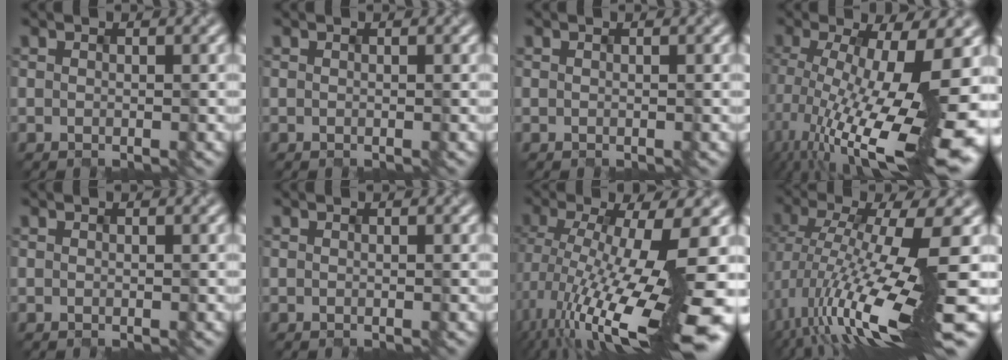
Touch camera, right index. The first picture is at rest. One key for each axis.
{"total": 0.0}
{"total": 0.0}
{"total": 17.6, "fx": -4.7, "fy": 5.0, "fz": 16.2, "tx": -0.262, "ty": -0.017, "tz": -0.068}
{"total": 0.0}
{"total": 0.0}
{"total": 15.5, "fx": -4.4, "fy": 3.8, "fz": 14.3, "tx": -0.255, "ty": -0.009, "tz": -0.063}
{"total": 12.9, "fx": -2.2, "fy": 2.7, "fz": 12.4, "tx": -0.233, "ty": -0.011, "tz": -0.022}